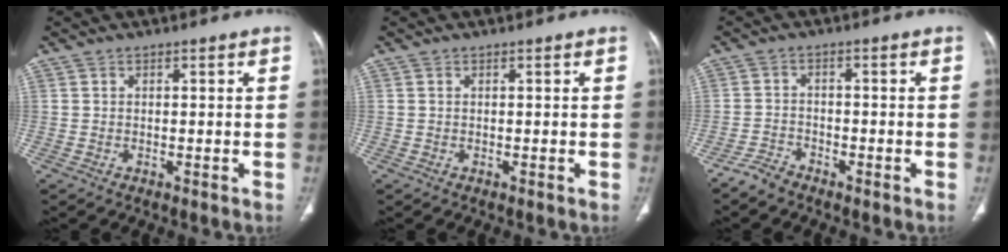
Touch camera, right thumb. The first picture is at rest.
{"total": 0.0}
{"total": 3.0, "force": [-2.8, 1.0, 0.7], "torque": [-0.017, 0.010, -0.057]}